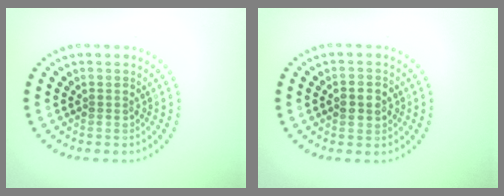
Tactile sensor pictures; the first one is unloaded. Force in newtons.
{"total": 2.8, "press": 2.8, "slide": 0.2}